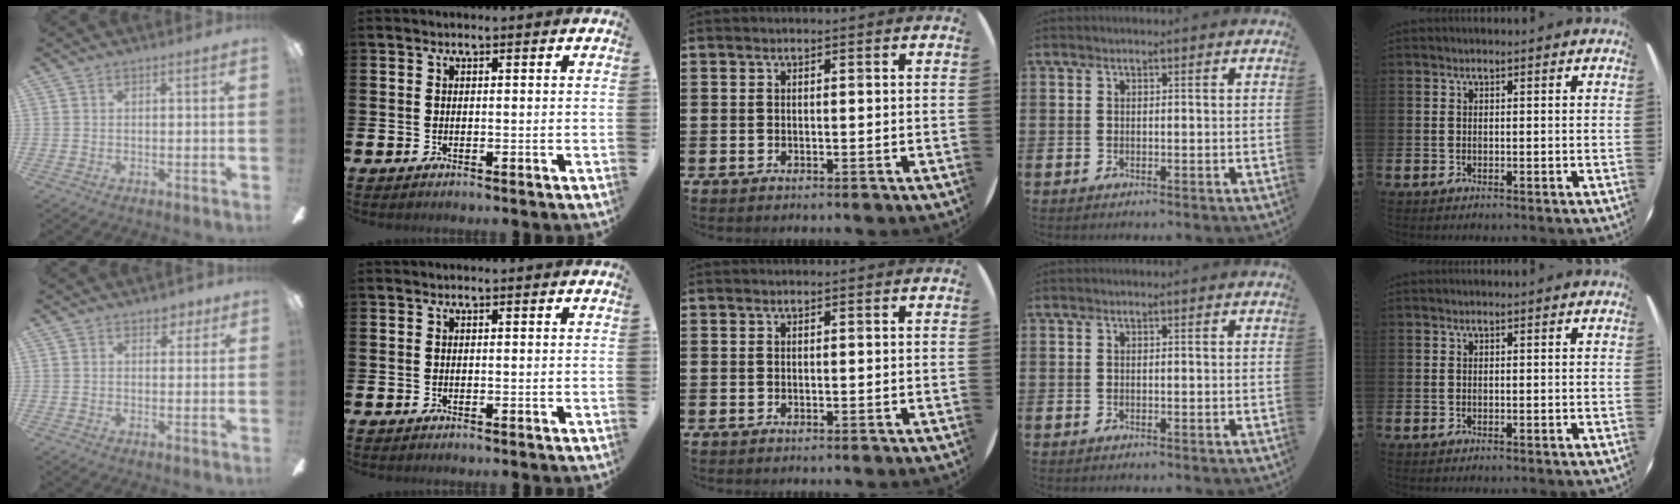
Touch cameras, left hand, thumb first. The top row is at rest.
{"thumb": {"total": 3.7, "force": [2.4, 2.4, 1.4], "torque": [0.000, -0.006, 0.039]}}